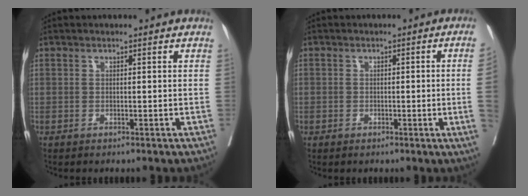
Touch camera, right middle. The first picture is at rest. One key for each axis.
{"total": 3.0, "fx": -0.4, "fy": 0.1, "fz": 3.0, "tx": -0.038, "ty": 0.005, "tz": -0.007}